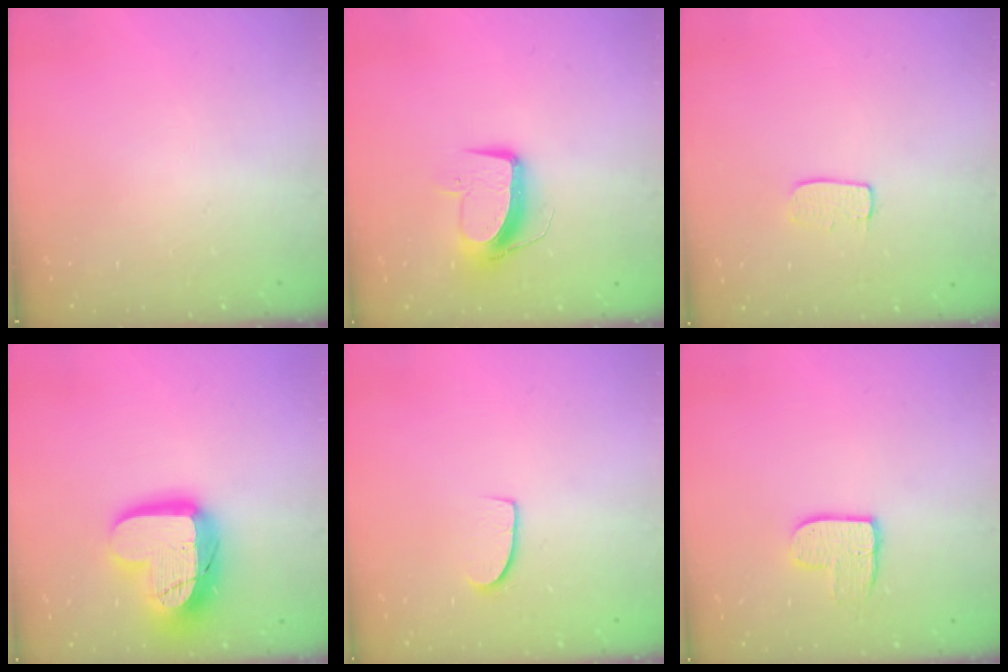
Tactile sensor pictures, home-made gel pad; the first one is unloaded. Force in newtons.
{"total": 10.0, "press": 9.9, "slide": 0.9}
{"total": 5.2, "press": 5.2, "slide": 0.3}
{"total": 20.6, "press": 20.6, "slide": 1.5}
{"total": 6.8, "press": 6.8, "slide": 0.4}
{"total": 8.5, "press": 8.4, "slide": 0.5}